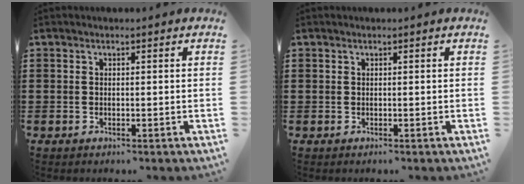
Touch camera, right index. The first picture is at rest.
{"total": 0.0}